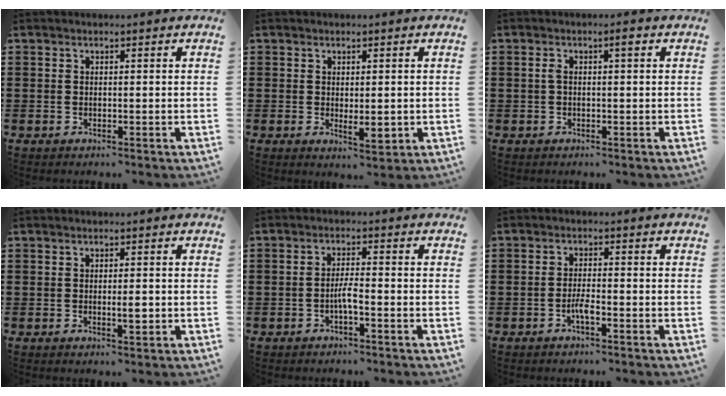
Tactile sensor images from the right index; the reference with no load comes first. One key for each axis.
{"total": 3.0, "fx": -0.1, "fy": 1.2, "fz": 2.7, "tx": -0.041, "ty": -0.003, "tz": -0.003}
{"total": 1.8, "fx": 0.2, "fy": 0.3, "fz": 1.7, "tx": -0.025, "ty": 0.001, "tz": 0.000}
{"total": 2.2, "fx": -0.3, "fy": 0.5, "fz": 2.1, "tx": -0.038, "ty": -0.001, "tz": -0.006}
{"total": 2.7, "fx": -1.2, "fy": 0.4, "fz": 2.4, "tx": -0.053, "ty": 0.000, "tz": -0.024}
{"total": 2.6, "fx": -1.4, "fy": 0.4, "fz": 2.1, "tx": -0.045, "ty": -0.002, "tz": -0.027}